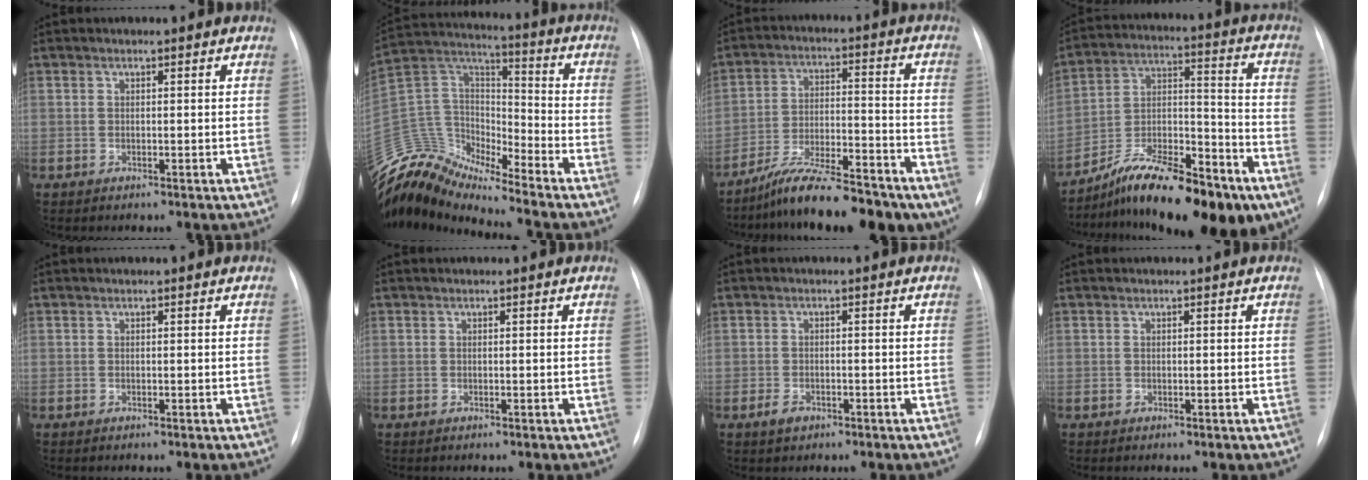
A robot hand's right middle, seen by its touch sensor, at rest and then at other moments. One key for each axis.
{"total": 12.9, "fx": -12.6, "fy": 1.6, "fz": 2.2, "tx": -0.048, "ty": 0.074, "tz": -0.247}
{"total": 14.4, "fx": -11.3, "fy": 3.1, "fz": 8.5, "tx": -0.134, "ty": 0.006, "tz": -0.189}
{"total": 19.7, "fx": -13.5, "fy": 5.0, "fz": 13.4, "tx": -0.185, "ty": 0.023, "tz": -0.219}
{"total": 0.0}
{"total": 0.0}
{"total": 2.1, "fx": -1.2, "fy": 1.2, "fz": 1.1, "tx": -0.021, "ty": 0.002, "tz": -0.015}
{"total": 0.0}